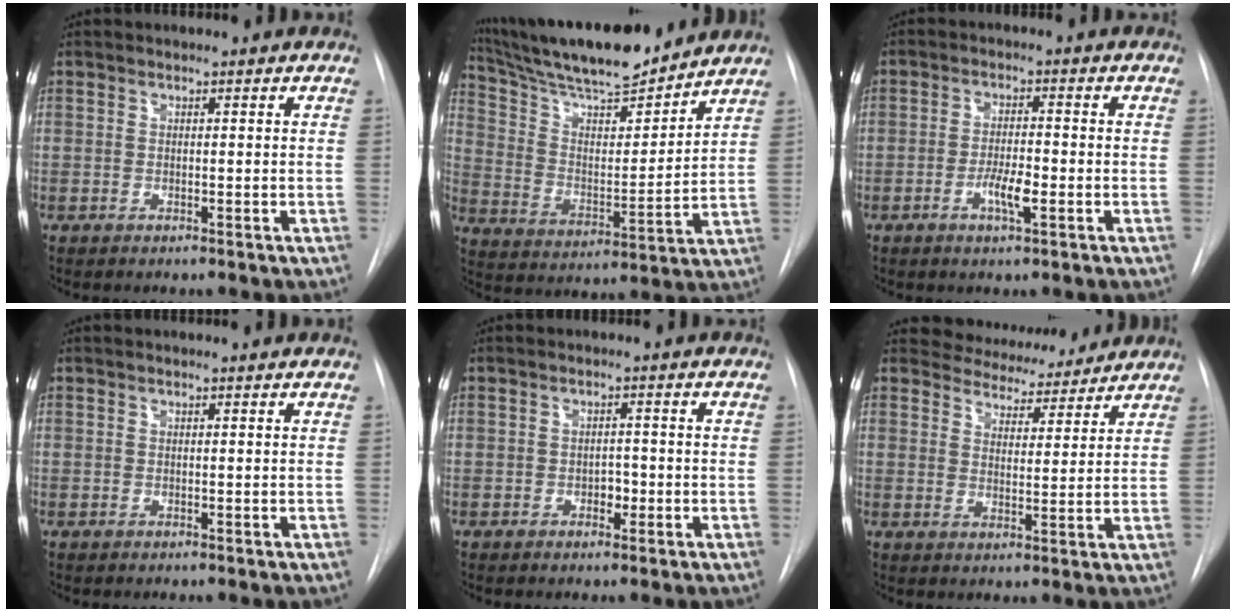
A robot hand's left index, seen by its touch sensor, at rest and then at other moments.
{"total": 19.2, "force": [17.1, 2.3, 8.3], "torque": [-0.151, 0.006, 0.286]}
{"total": 4.0, "force": [-1.5, 0.7, 3.6], "torque": [-0.065, 0.000, -0.026]}
{"total": 0.7, "force": [0.6, 0.0, 0.1], "torque": [-0.006, 0.002, 0.008]}
{"total": 1.7, "force": [-0.7, 1.1, 1.2], "torque": [-0.014, 0.005, -0.009]}
{"total": 8.9, "force": [8.4, 2.6, 0.8], "torque": [-0.004, 0.003, 0.113]}